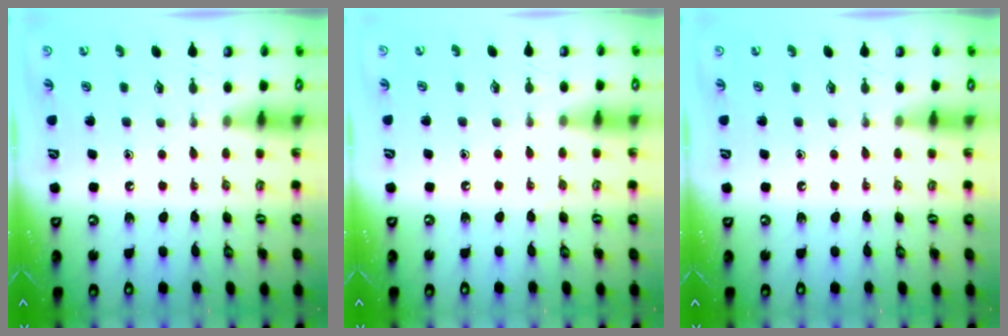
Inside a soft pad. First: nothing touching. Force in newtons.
{"total": 3.0, "press": 2.9, "slide": 0.3}
{"total": 0.0}